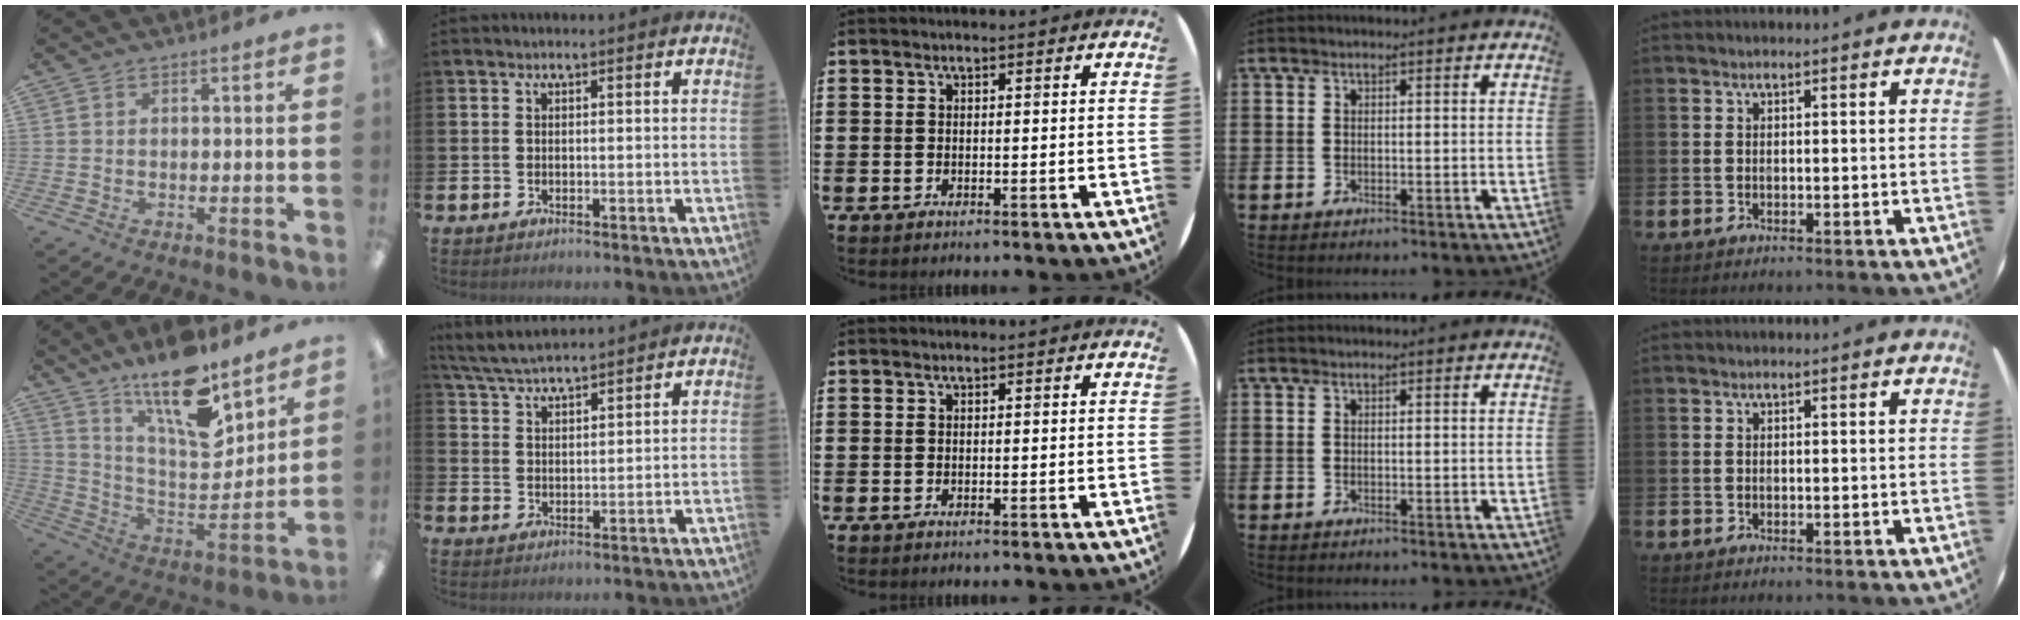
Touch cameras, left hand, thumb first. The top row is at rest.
{"thumb": {"total": 18.3, "force": [13.1, 5.9, 11.3], "torque": [-0.192, -0.092, 0.223]}, "index": {"total": 5.2, "force": [5.1, 0.6, 1.0], "torque": [-0.039, -0.023, 0.092]}}